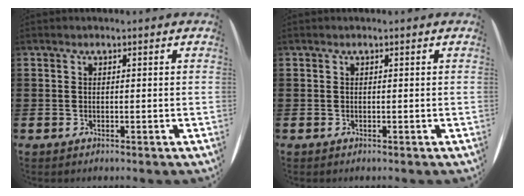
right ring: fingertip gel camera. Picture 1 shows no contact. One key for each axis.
{"total": 0.0}